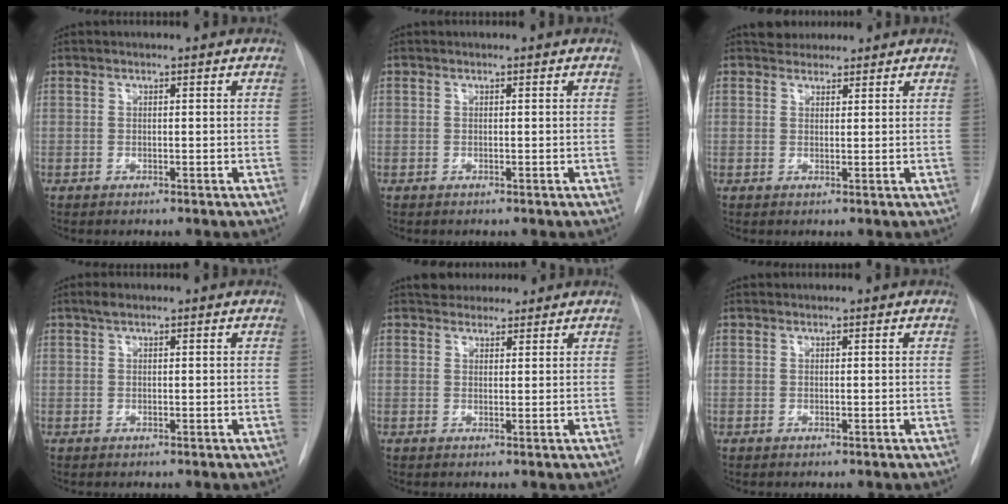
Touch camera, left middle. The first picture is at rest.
{"total": 0.0}
{"total": 3.3, "force": [2.9, 1.4, 0.4], "torque": [-0.002, 0.016, 0.045]}
{"total": 1.2, "force": [0.8, 0.4, 0.7], "torque": [-0.016, 0.013, 0.014]}
{"total": 4.6, "force": [4.1, 1.9, 1.0], "torque": [-0.004, 0.018, 0.062]}
{"total": 0.0}